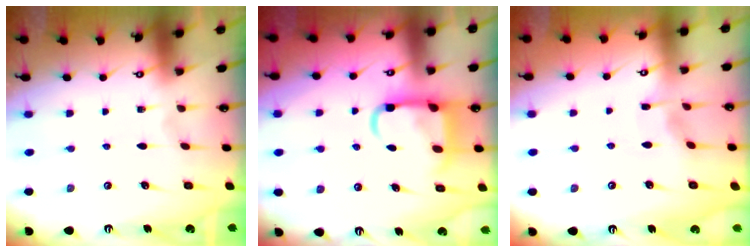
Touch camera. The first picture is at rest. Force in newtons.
{"total": 10.6, "press": 10.5, "slide": 1.6}
{"total": 2.4, "press": 2.4, "slide": 0.3}